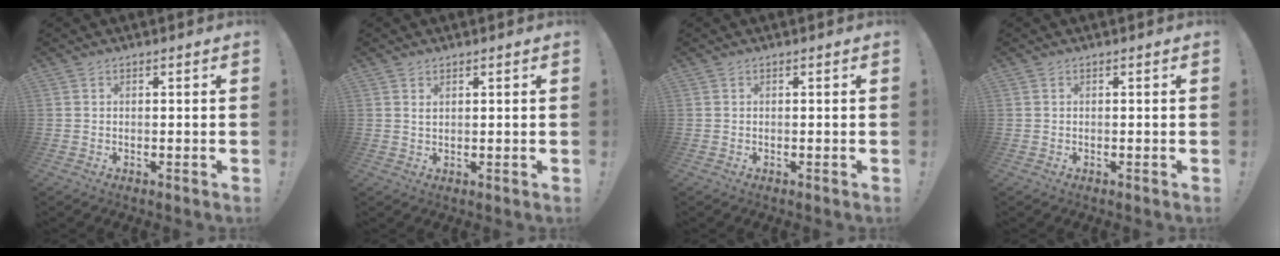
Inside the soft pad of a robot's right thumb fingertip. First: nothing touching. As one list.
[{"total": 1.5, "force": [1.2, 0.7, 0.7], "torque": [0.001, -0.006, 0.018]}, {"total": 0.0}, {"total": 0.0}]